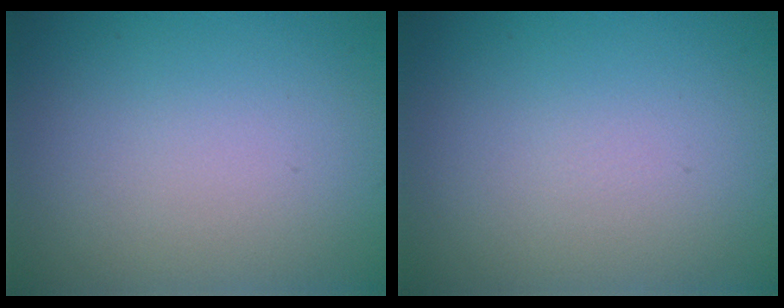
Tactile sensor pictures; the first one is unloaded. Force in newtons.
{"total": 0.0}